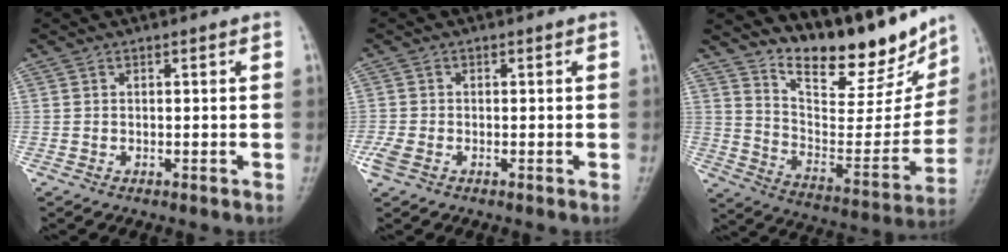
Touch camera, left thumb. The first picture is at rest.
{"total": 3.2, "force": [-1.6, 2.0, 1.9], "torque": [-0.053, -0.001, -0.032]}
{"total": 19.7, "force": [15.4, 6.8, 10.2], "torque": [-0.106, -0.091, 0.245]}